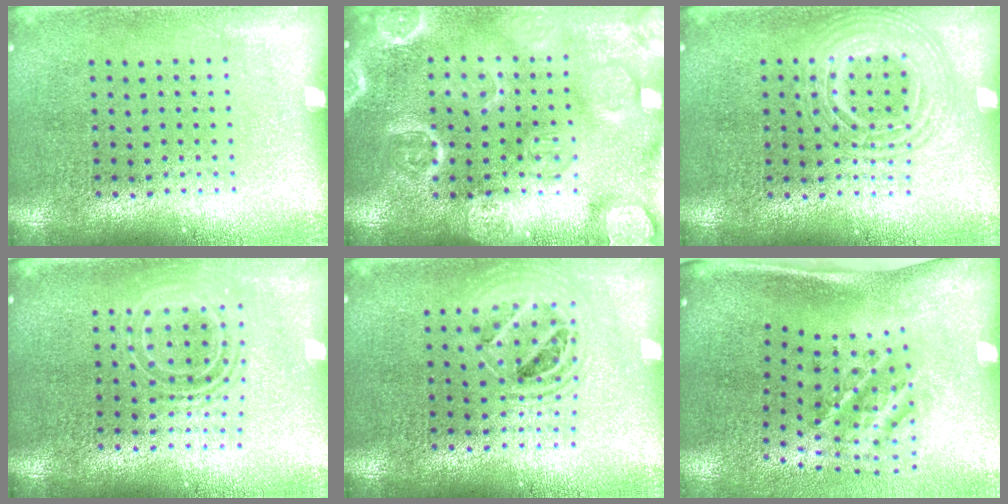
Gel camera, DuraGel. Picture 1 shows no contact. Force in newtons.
{"total": 3.7, "press": 3.6, "slide": 0.5}
{"total": 2.9, "press": 2.9, "slide": 0.3}
{"total": 1.6, "press": 1.2, "slide": 1.0}
{"total": 1.5, "press": 1.3, "slide": 0.8}
{"total": 2.2, "press": 1.2, "slide": 1.8}